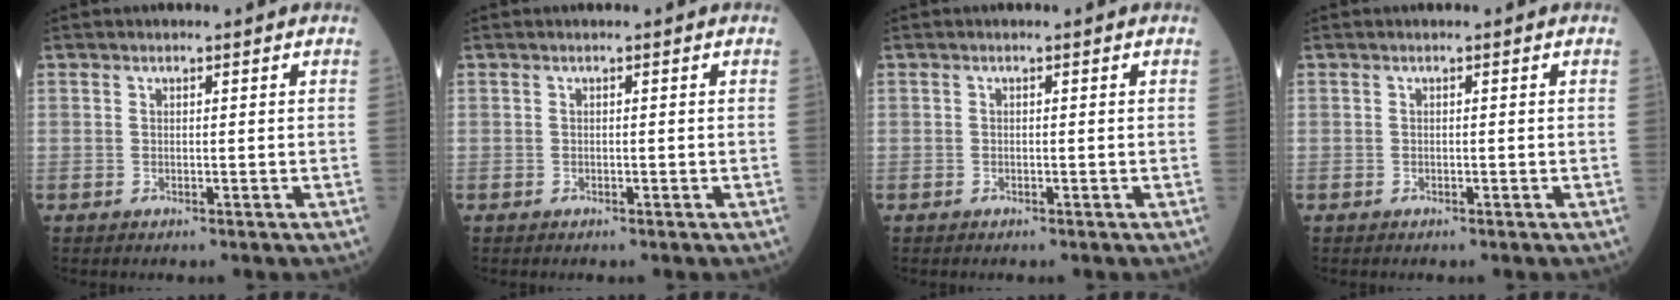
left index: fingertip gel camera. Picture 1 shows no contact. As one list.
[{"total": 0.0}, {"total": 0.0}, {"total": 0.0}]